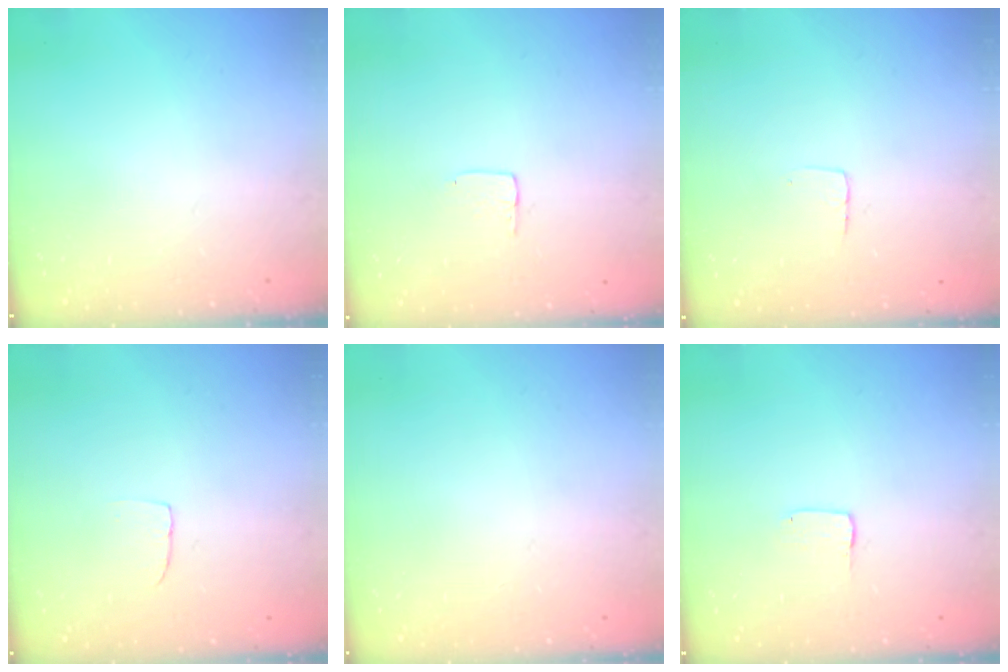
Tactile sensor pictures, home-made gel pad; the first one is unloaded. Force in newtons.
{"total": 3.7, "press": 3.7, "slide": 0.1}
{"total": 2.9, "press": 2.9, "slide": 0.2}
{"total": 2.4, "press": 2.4, "slide": 0.1}
{"total": 0.6, "press": 0.6, "slide": 0.1}
{"total": 1.3, "press": 1.2, "slide": 0.1}